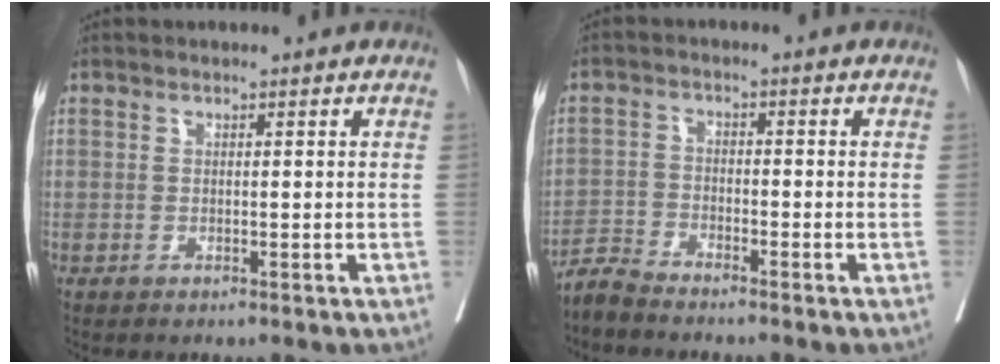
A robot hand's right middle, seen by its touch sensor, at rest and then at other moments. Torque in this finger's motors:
{"motor_torque": [-0.07, -0.03, -0.02, 0.01]}